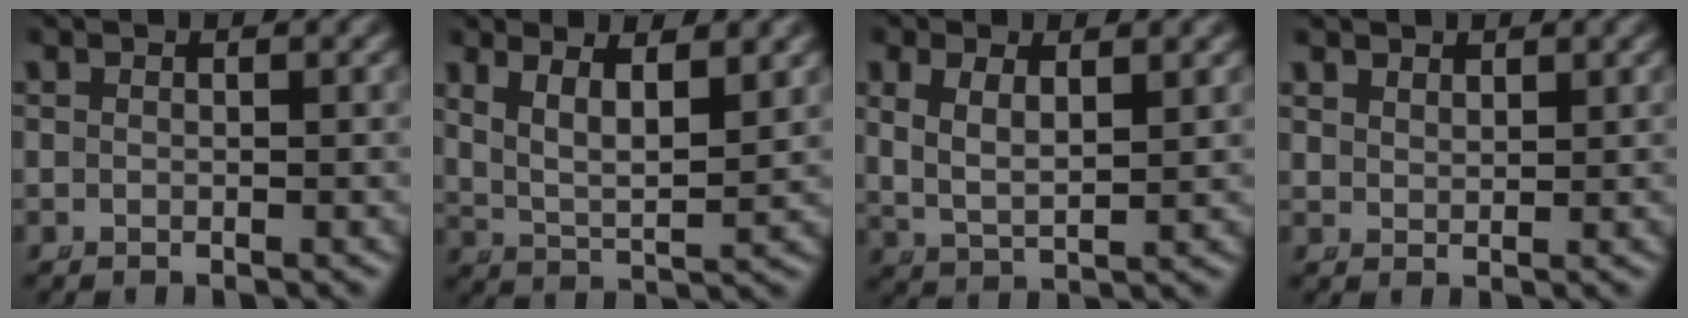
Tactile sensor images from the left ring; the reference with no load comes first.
{"total": 5.4, "force": [2.0, 3.1, 4.0], "torque": [-0.078, -0.011, 0.038]}
{"total": 4.1, "force": [1.0, 2.7, 3.0], "torque": [-0.074, -0.013, 0.026]}
{"total": 1.6, "force": [1.5, 0.5, 0.4], "torque": [-0.008, -0.008, 0.039]}